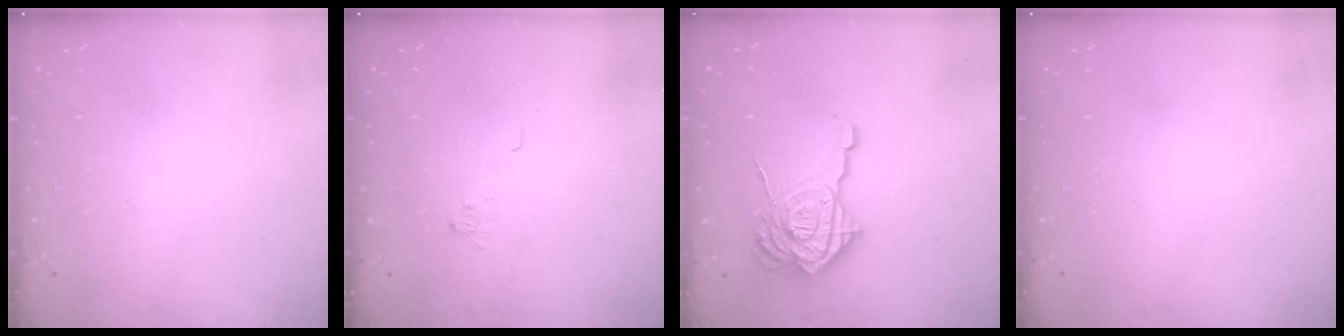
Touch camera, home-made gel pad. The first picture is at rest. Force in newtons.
{"total": 3.8, "press": 3.6, "slide": 1.1}
{"total": 18.9, "press": 18.8, "slide": 1.9}
{"total": 0.0}